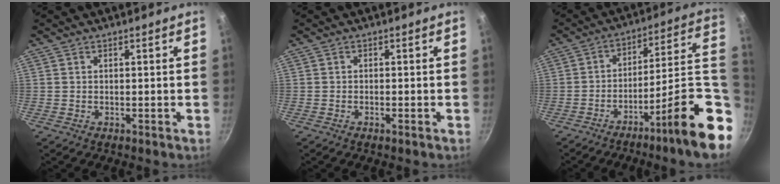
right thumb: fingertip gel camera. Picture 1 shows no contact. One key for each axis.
{"total": 0.6, "fx": -0.4, "fy": 0.0, "fz": 0.4, "tx": -0.013, "ty": 0.002, "tz": -0.009}
{"total": 18.4, "fx": -6.1, "fy": 3.5, "fz": 17.0, "tx": -0.214, "ty": 0.033, "tz": -0.097}